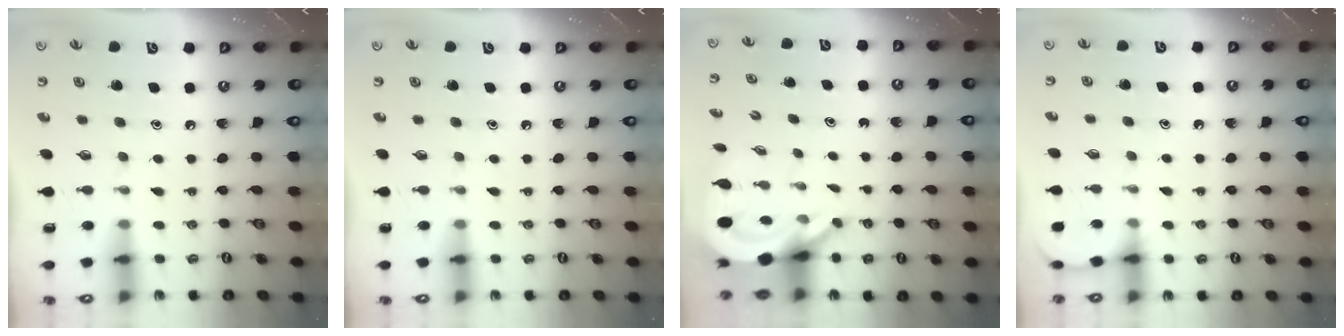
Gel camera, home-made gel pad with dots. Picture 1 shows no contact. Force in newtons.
{"total": 0.0}
{"total": 7.0, "press": 6.9, "slide": 1.0}
{"total": 4.7, "press": 4.7, "slide": 0.5}